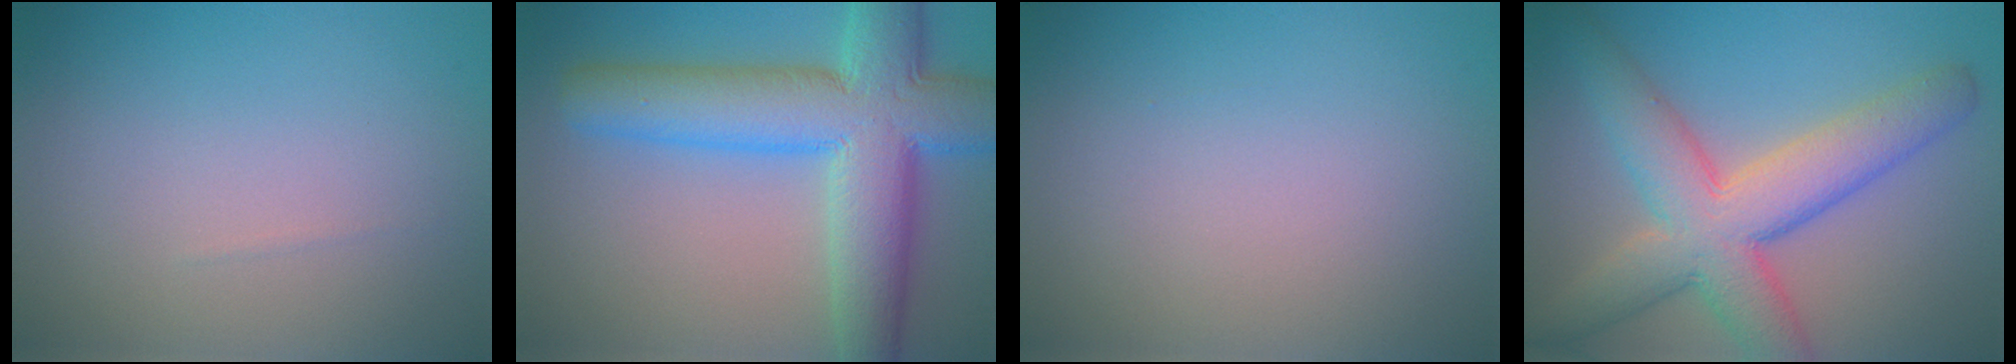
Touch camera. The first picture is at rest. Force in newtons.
{"total": 11.0, "press": 11.0, "slide": 0.4}
{"total": 0.0}
{"total": 8.9, "press": 8.9, "slide": 0.5}